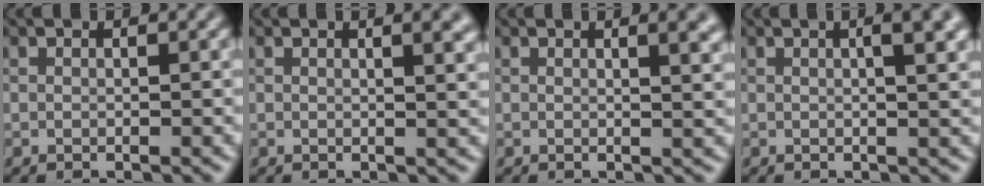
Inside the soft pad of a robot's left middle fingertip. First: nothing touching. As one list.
[{"total": 2.8, "force": [1.2, 1.0, 2.3], "torque": [-0.014, 0.004, 0.015]}, {"total": 3.1, "force": [1.4, 1.2, 2.5], "torque": [-0.015, 0.005, 0.017]}, {"total": 4.8, "force": [1.6, 1.9, 4.1], "torque": [-0.025, 0.022, 0.001]}]